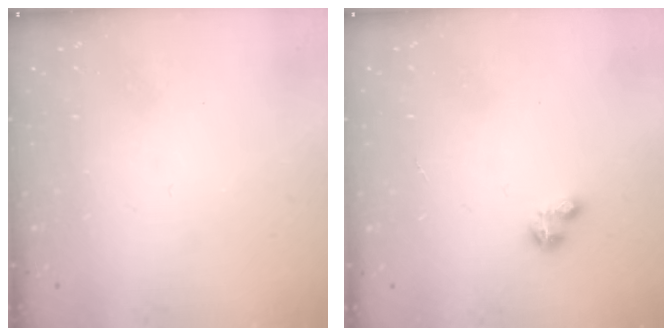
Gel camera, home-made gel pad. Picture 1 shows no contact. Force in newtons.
{"total": 2.0, "press": 2.0, "slide": 0.2}